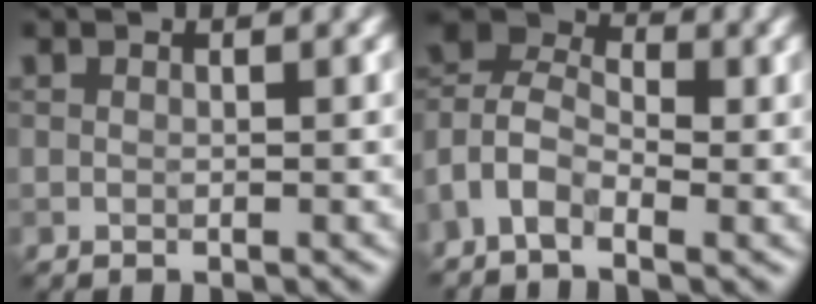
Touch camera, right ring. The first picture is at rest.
{"total": 5.0, "force": [-1.7, 3.0, 3.5], "torque": [-0.067, 0.010, -0.054]}